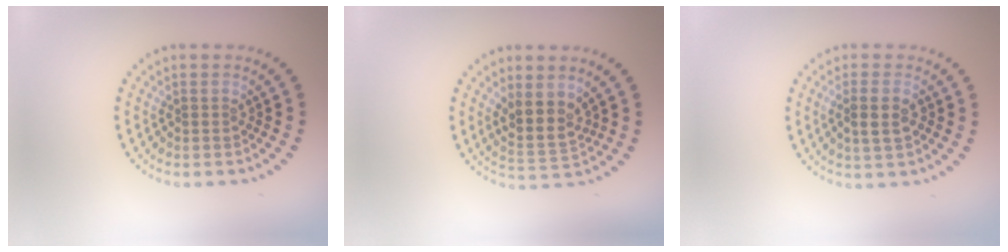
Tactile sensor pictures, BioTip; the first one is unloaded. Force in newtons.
{"total": 3.2, "press": 2.7, "slide": 1.8}
{"total": 2.5, "press": 2.4, "slide": 0.4}